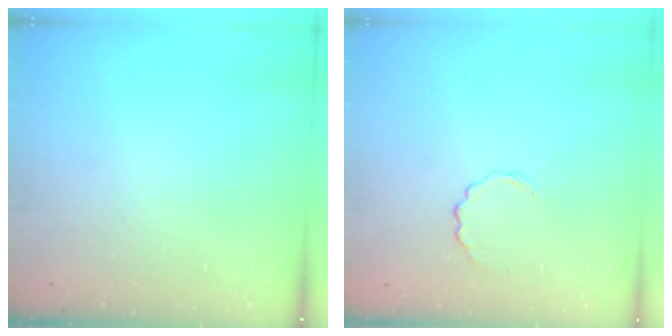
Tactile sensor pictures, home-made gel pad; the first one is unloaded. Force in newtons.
{"total": 3.9, "press": 3.6, "slide": 1.3}